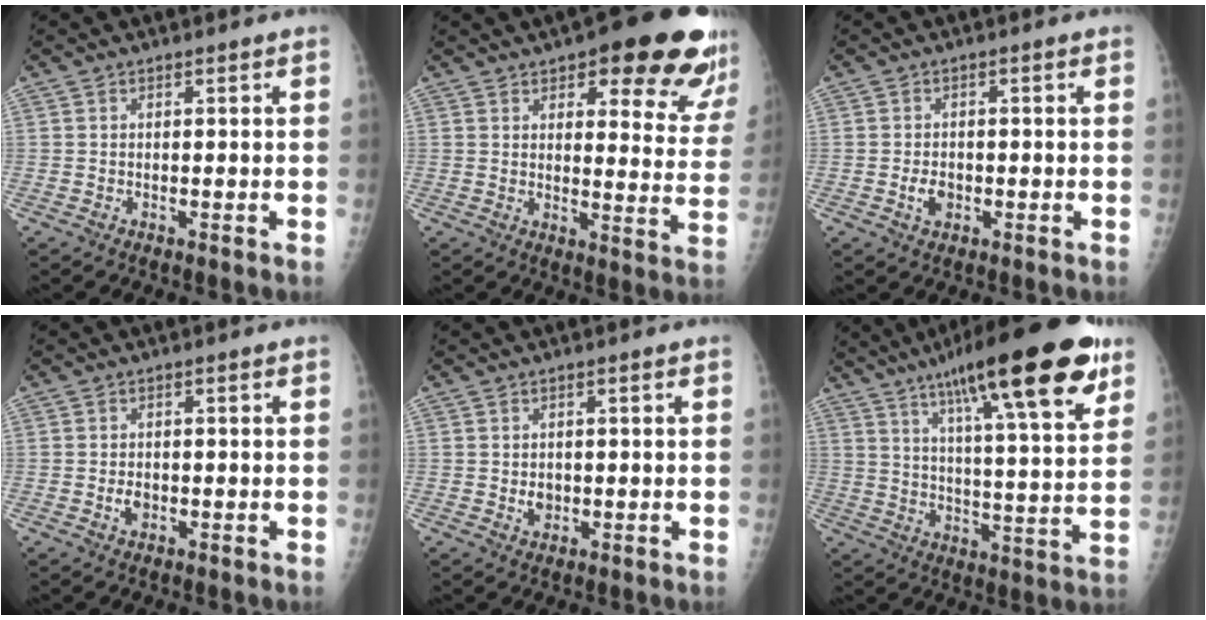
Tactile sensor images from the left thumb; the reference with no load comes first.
{"total": 19.5, "force": [12.7, 6.4, 13.3], "torque": [-0.119, -0.057, 0.147]}
{"total": 3.0, "force": [-0.9, 2.1, 2.0], "torque": [-0.029, 0.004, -0.014]}
{"total": 2.2, "force": [-0.6, 1.5, 1.4], "torque": [-0.018, 0.002, -0.009]}
{"total": 2.4, "force": [-0.2, 1.9, 1.4], "torque": [-0.009, 0.001, 0.001]}
{"total": 24.5, "force": [14.1, 5.2, 19.4], "torque": [-0.281, -0.030, 0.213]}